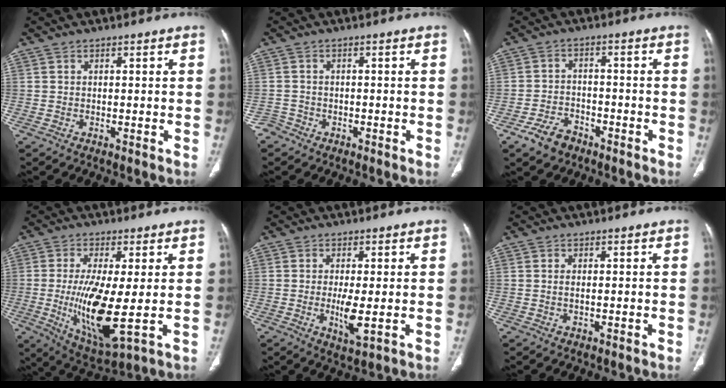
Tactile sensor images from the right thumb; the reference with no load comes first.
{"total": 2.0, "force": [-1.4, 1.4, -0.3], "torque": [0.008, 0.010, -0.031]}
{"total": 5.9, "force": [-3.9, 3.7, 2.5], "torque": [-0.040, 0.026, -0.065]}
{"total": 14.2, "force": [-1.4, 3.9, 13.6], "torque": [-0.260, -0.028, -0.011]}
{"total": 5.1, "force": [-0.6, 1.3, 4.9], "torque": [-0.099, -0.017, -0.009]}
{"total": 0.8, "force": [0.1, 0.3, 0.8], "torque": [-0.019, 0.000, 0.002]}